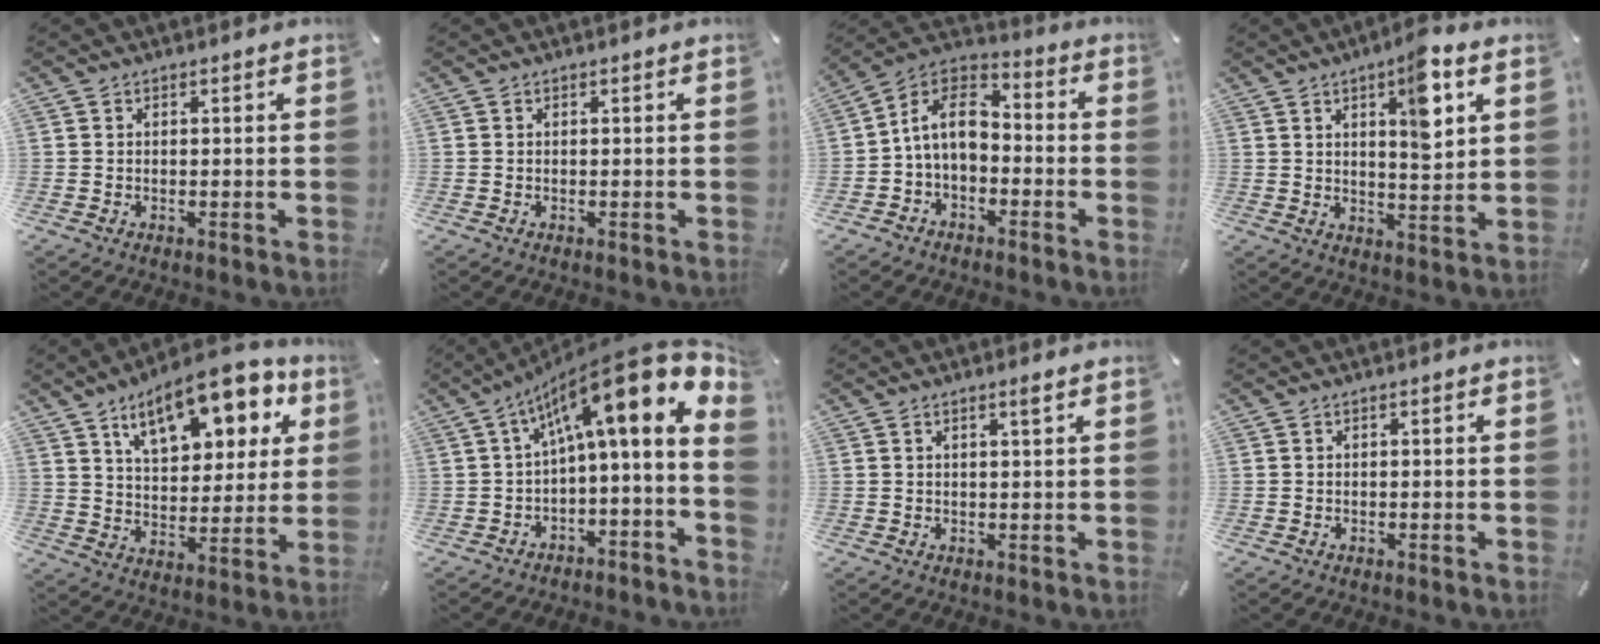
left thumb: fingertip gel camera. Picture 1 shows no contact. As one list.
[{"total": 0.0}, {"total": 10.5, "force": [-1.6, 7.1, 7.5], "torque": [-0.162, 0.013, -0.032]}, {"total": 10.0, "force": [5.2, 2.7, 8.1], "torque": [-0.110, -0.030, 0.078]}, {"total": 17.6, "force": [10.4, 8.6, 11.3], "torque": [-0.174, -0.041, 0.174]}, {"total": 19.8, "force": [9.0, 5.2, 16.8], "torque": [-0.249, -0.072, 0.148]}, {"total": 1.6, "force": [0.9, 0.0, 1.4], "torque": [-0.028, -0.001, 0.014]}, {"total": 0.0}]